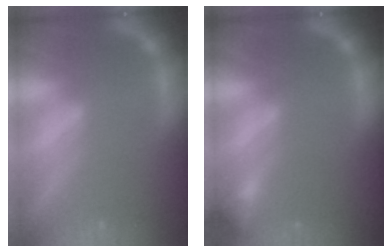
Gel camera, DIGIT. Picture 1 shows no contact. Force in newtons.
{"total": 1.4}